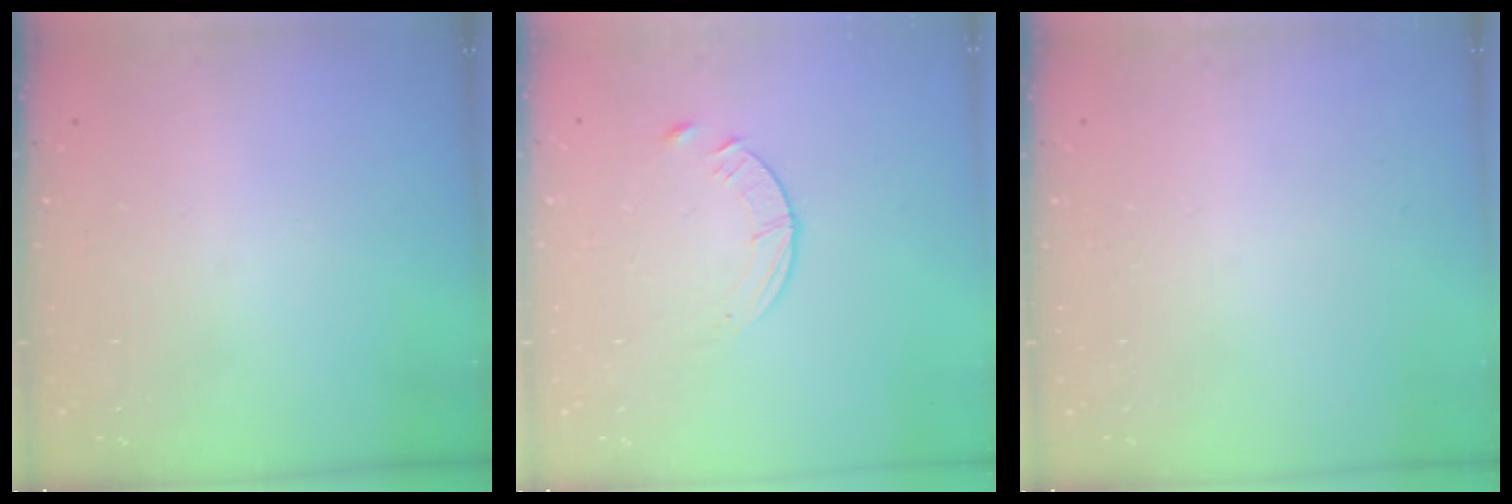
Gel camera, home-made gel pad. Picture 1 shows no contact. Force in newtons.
{"total": 5.6, "press": 5.6, "slide": 0.7}
{"total": 0.0}